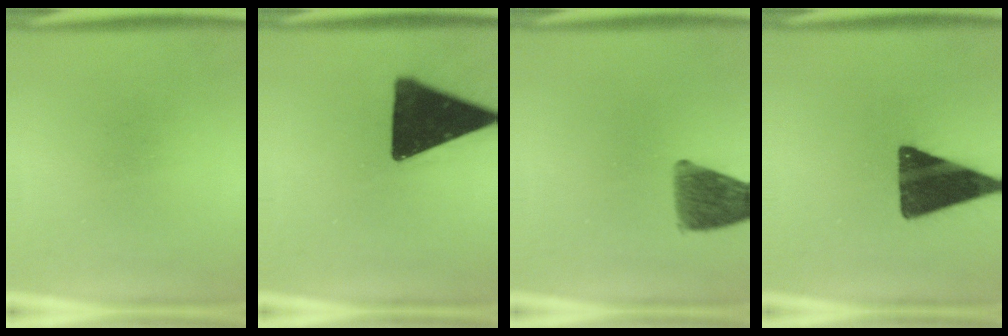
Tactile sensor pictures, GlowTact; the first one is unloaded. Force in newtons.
{"total": 18.3}
{"total": 9.2}
{"total": 16.5}